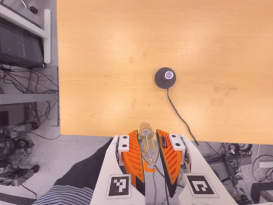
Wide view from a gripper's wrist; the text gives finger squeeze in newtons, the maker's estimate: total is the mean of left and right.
{"total": 21.8, "left": 24.5, "right": 19.2}